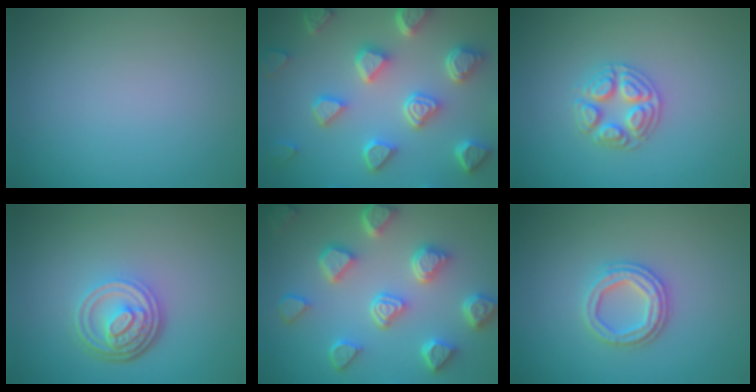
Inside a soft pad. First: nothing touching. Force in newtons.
{"total": 7.4, "press": 5.9, "slide": 4.4}
{"total": 2.5, "press": 2.5, "slide": 0.4}
{"total": 4.7, "press": 3.5, "slide": 3.2}
{"total": 6.7, "press": 5.4, "slide": 3.9}
{"total": 2.9, "press": 2.7, "slide": 1.0}